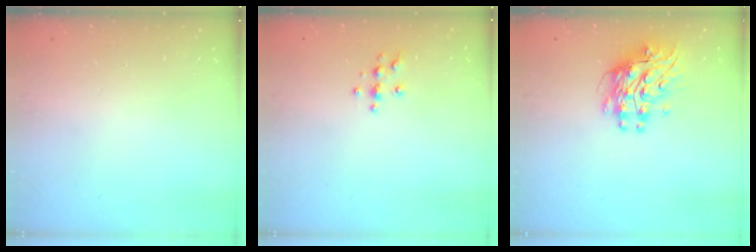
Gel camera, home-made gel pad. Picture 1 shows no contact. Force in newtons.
{"total": 5.6, "press": 5.5, "slide": 0.7}
{"total": 9.8, "press": 9.7, "slide": 0.8}